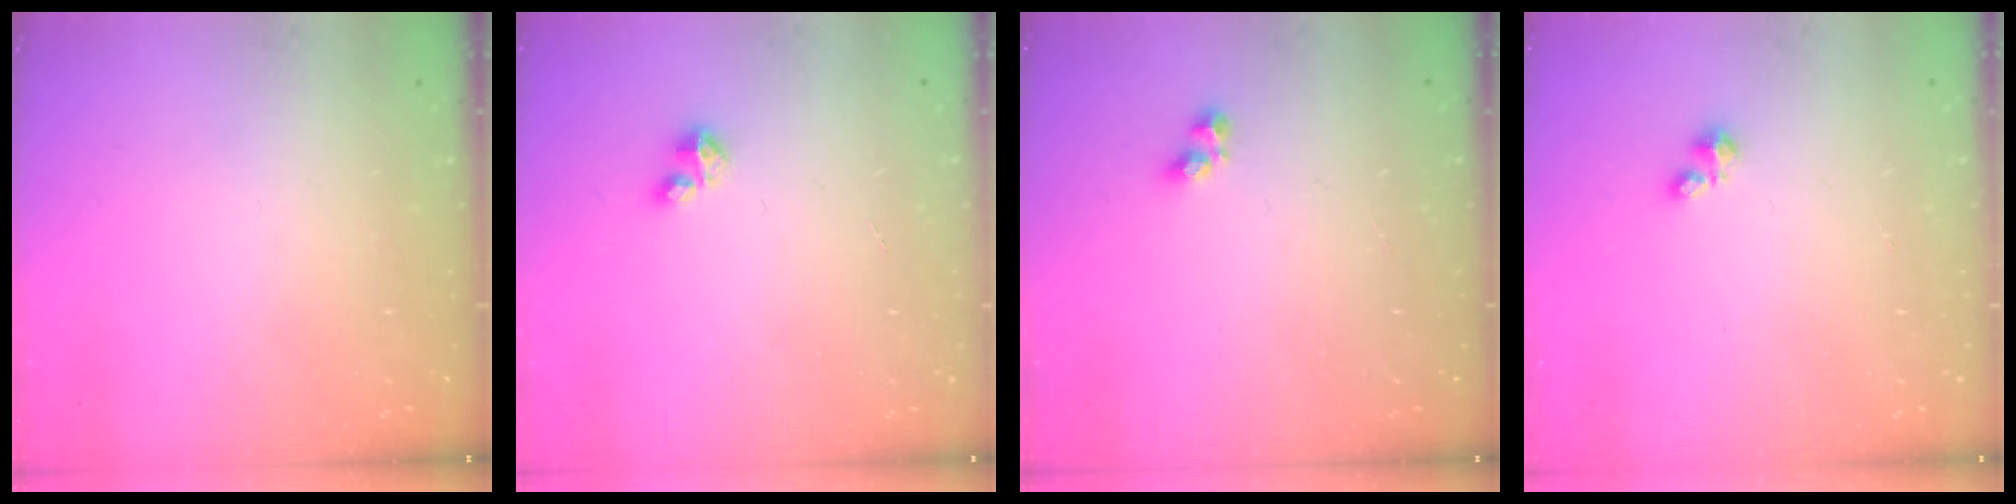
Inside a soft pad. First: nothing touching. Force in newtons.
{"total": 2.1, "press": 2.1, "slide": 0.2}
{"total": 3.1, "press": 3.1, "slide": 0.3}
{"total": 1.1, "press": 1.1, "slide": 0.3}